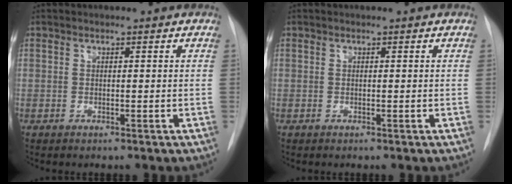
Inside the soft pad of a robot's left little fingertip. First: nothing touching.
{"total": 0.0}